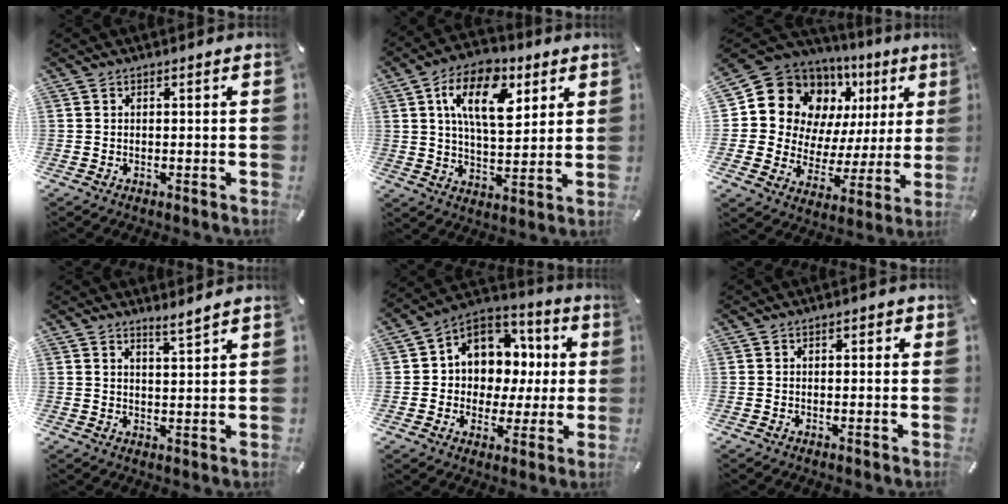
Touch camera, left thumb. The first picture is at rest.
{"total": 14.5, "force": [6.5, 7.9, 10.3], "torque": [-0.164, -0.007, 0.112]}
{"total": 15.6, "force": [8.0, 12.0, 5.8], "torque": [-0.100, -0.060, 0.152]}
{"total": 3.3, "force": [3.1, -0.2, 1.1], "torque": [-0.028, -0.016, 0.056]}
{"total": 10.5, "force": [1.9, 9.9, 3.2], "torque": [-0.056, -0.017, 0.045]}
{"total": 0.8, "force": [-0.1, 0.5, 0.6], "torque": [-0.011, 0.004, -0.003]}